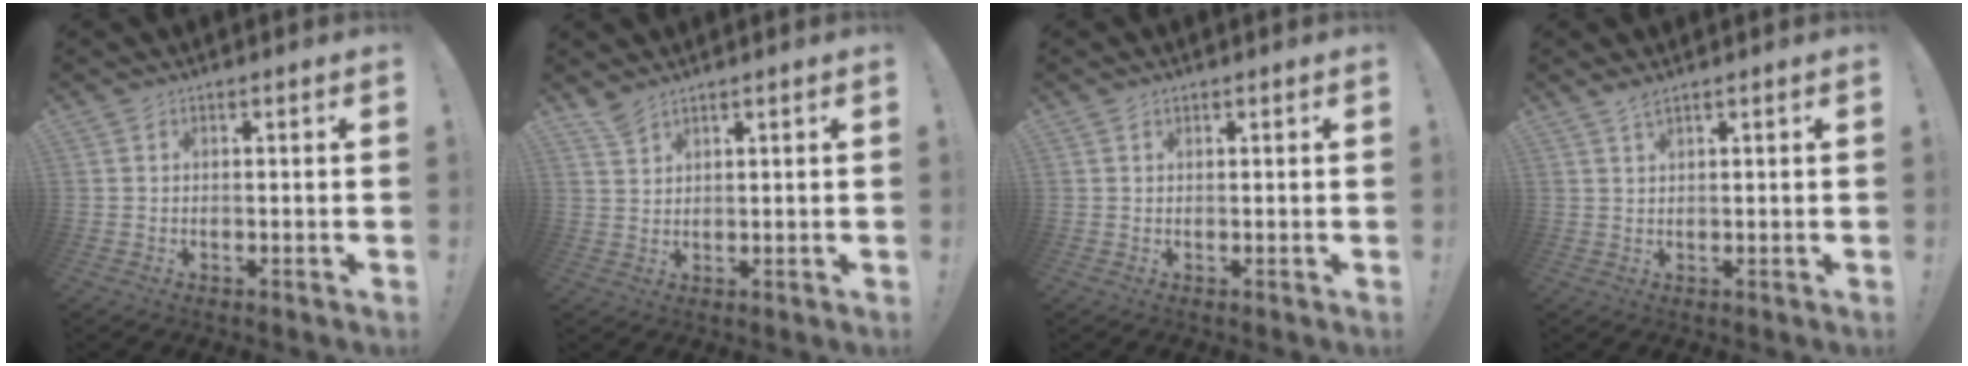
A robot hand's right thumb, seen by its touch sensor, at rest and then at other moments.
{"total": 3.7, "force": [3.2, 0.9, 1.5], "torque": [-0.022, -0.022, 0.058]}
{"total": 0.6, "force": [0.5, 0.3, 0.2], "torque": [-0.001, -0.002, 0.009]}
{"total": 2.0, "force": [1.5, 0.1, 1.3], "torque": [-0.028, -0.003, 0.026]}